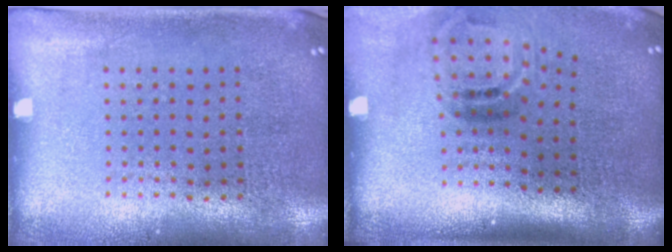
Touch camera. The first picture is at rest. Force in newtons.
{"total": 2.1, "press": 1.3, "slide": 1.7}